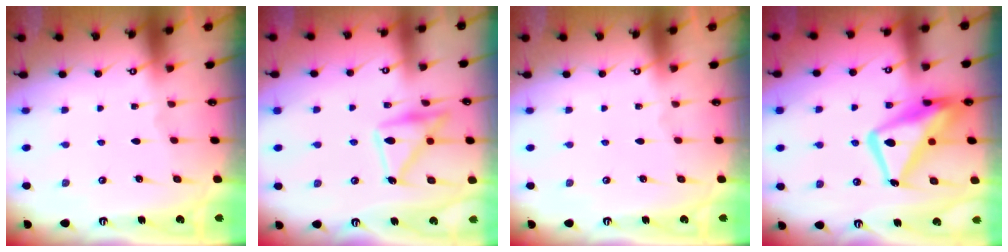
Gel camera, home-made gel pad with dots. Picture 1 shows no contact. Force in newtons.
{"total": 15.4, "press": 15.4, "slide": 0.7}
{"total": 0.0}
{"total": 15.3, "press": 15.3, "slide": 1.4}